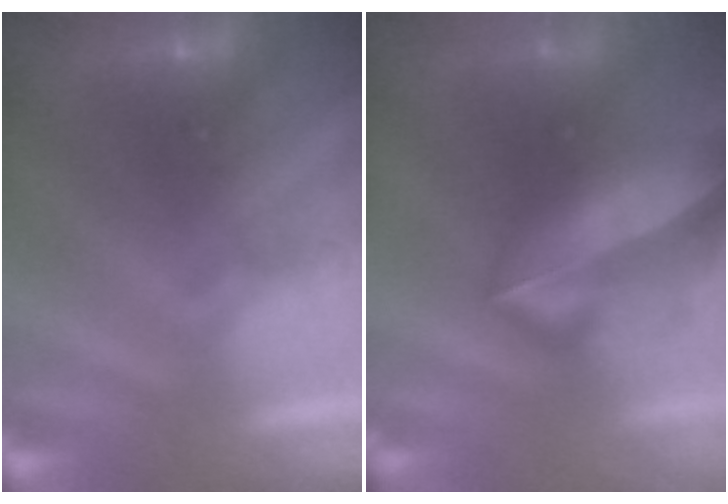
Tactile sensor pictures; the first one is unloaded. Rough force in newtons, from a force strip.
{"total": 6.5}